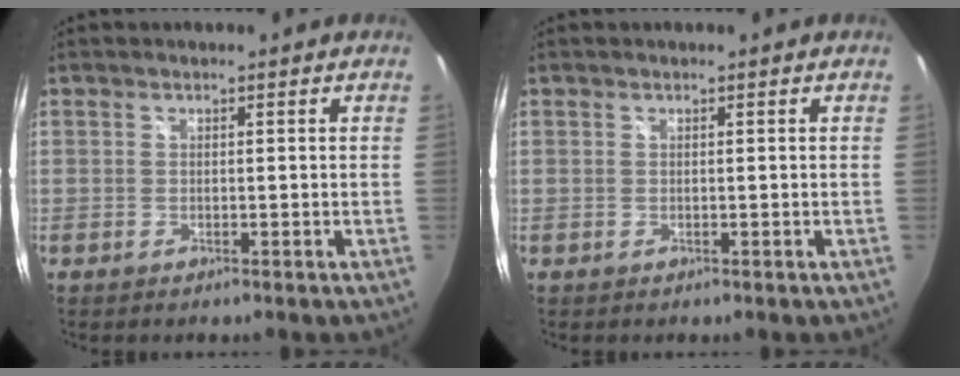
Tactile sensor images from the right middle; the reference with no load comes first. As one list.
[{"total": 0.0}]